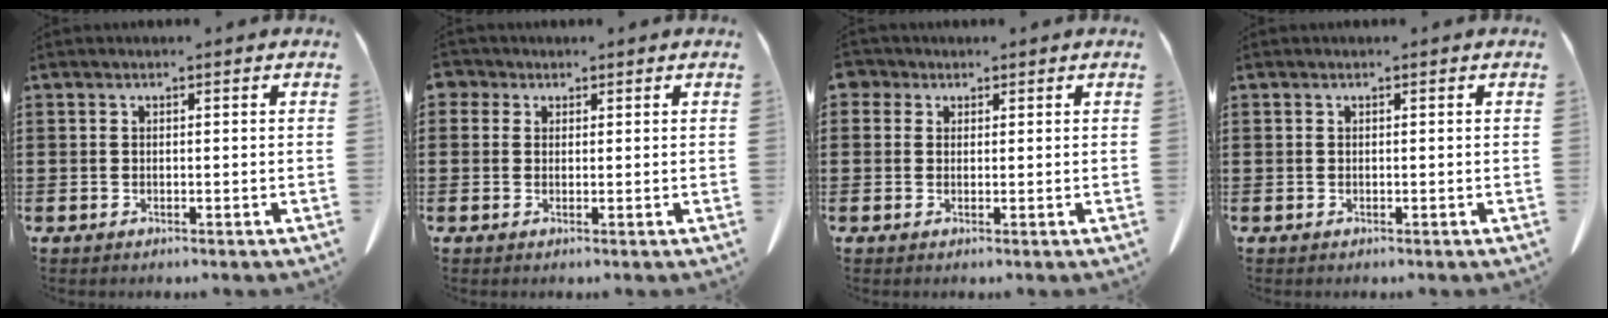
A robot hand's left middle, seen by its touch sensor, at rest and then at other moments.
{"total": 1.7, "force": [0.9, 1.4, 0.3], "torque": [-0.012, 0.008, 0.016]}
{"total": 1.8, "force": [1.1, 1.4, 0.4], "torque": [-0.015, 0.008, 0.019]}
{"total": 0.0}